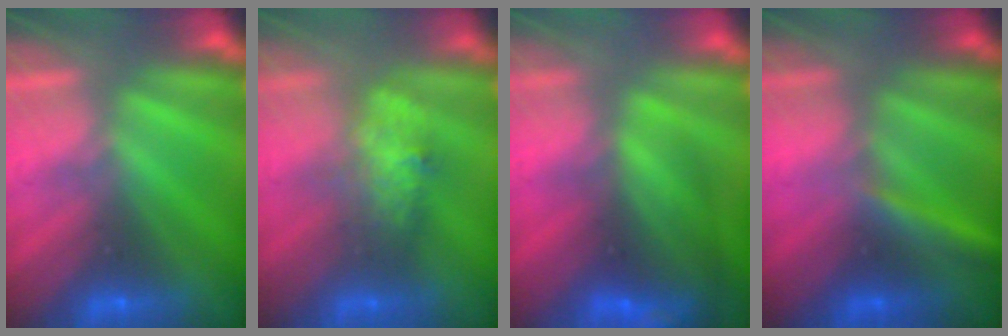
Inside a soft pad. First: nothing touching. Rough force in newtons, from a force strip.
{"total": 2.6}
{"total": 9.7}
{"total": 2.9}